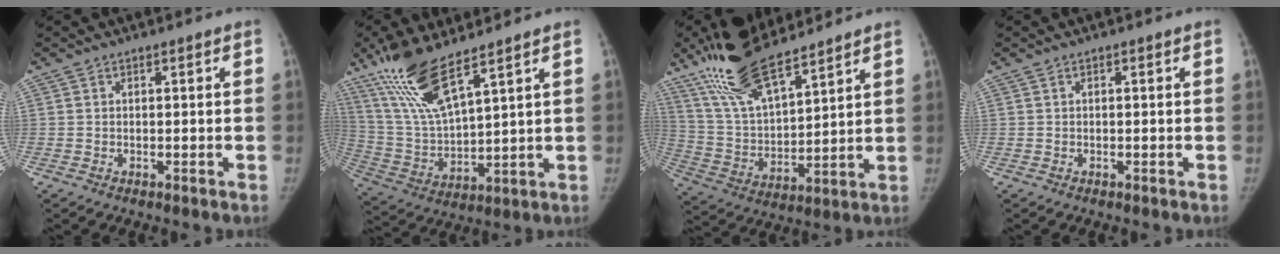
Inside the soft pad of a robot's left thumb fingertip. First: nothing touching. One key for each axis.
{"total": 14.8, "fx": 10.0, "fy": 3.3, "fz": 10.3, "tx": -0.211, "ty": -0.047, "tz": 0.211}
{"total": 17.4, "fx": 13.6, "fy": 4.8, "fz": 9.8, "tx": -0.168, "ty": -0.057, "tz": 0.268}
{"total": 0.0}